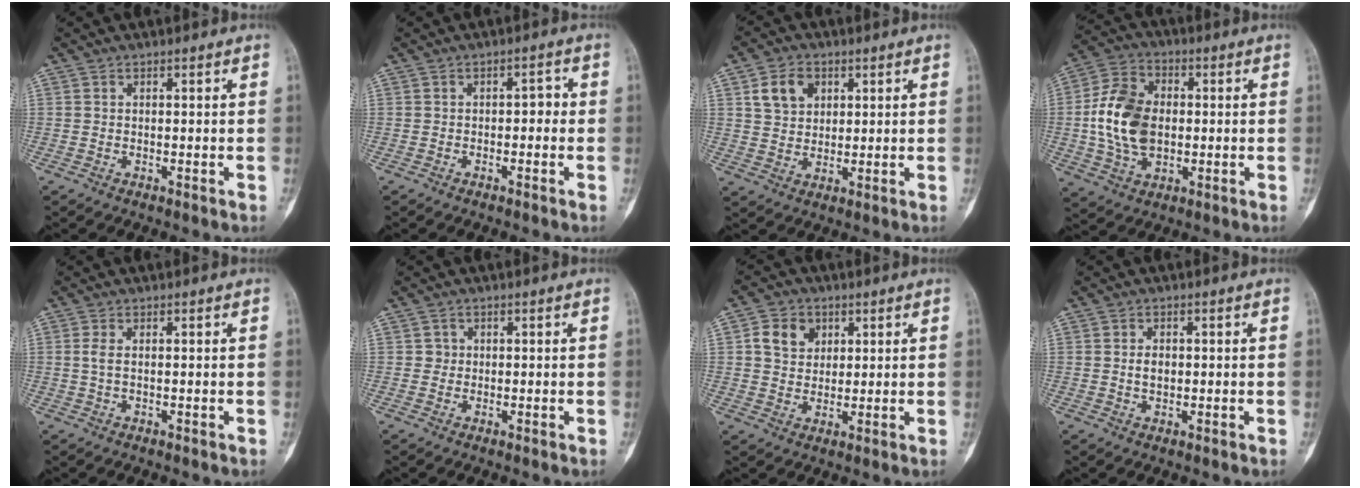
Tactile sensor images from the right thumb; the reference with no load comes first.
{"total": 2.4, "force": [-0.4, 1.4, 1.8], "torque": [-0.010, 0.016, -0.013]}
{"total": 6.9, "force": [2.8, 5.2, 3.6], "torque": [-0.041, -0.007, 0.052]}
{"total": 14.1, "force": [-0.2, 9.6, 10.3], "torque": [-0.185, 0.014, -0.003]}
{"total": 1.8, "force": [0.2, 0.8, 1.7], "torque": [-0.044, 0.001, 0.005]}
{"total": 1.5, "force": [0.2, 1.4, 0.2], "torque": [0.007, 0.004, 0.000]}
{"total": 6.4, "force": [2.2, 5.3, 2.9], "torque": [-0.027, -0.004, 0.038]}
{"total": 2.4, "force": [0.1, 1.6, 1.7], "torque": [-0.023, 0.001, 0.002]}